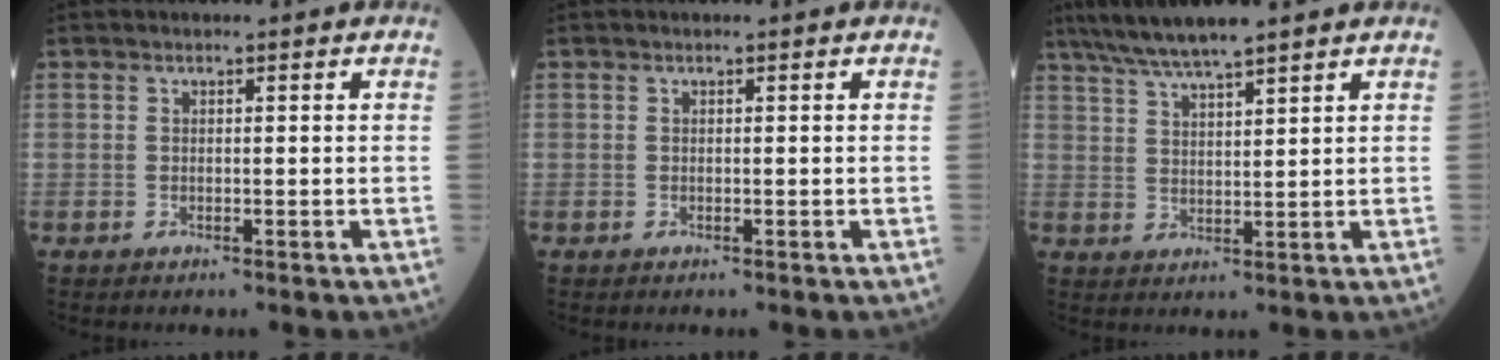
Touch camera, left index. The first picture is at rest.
{"total": 0.0}
{"total": 8.4, "force": [7.0, 0.1, 4.6], "torque": [-0.086, 0.027, 0.125]}